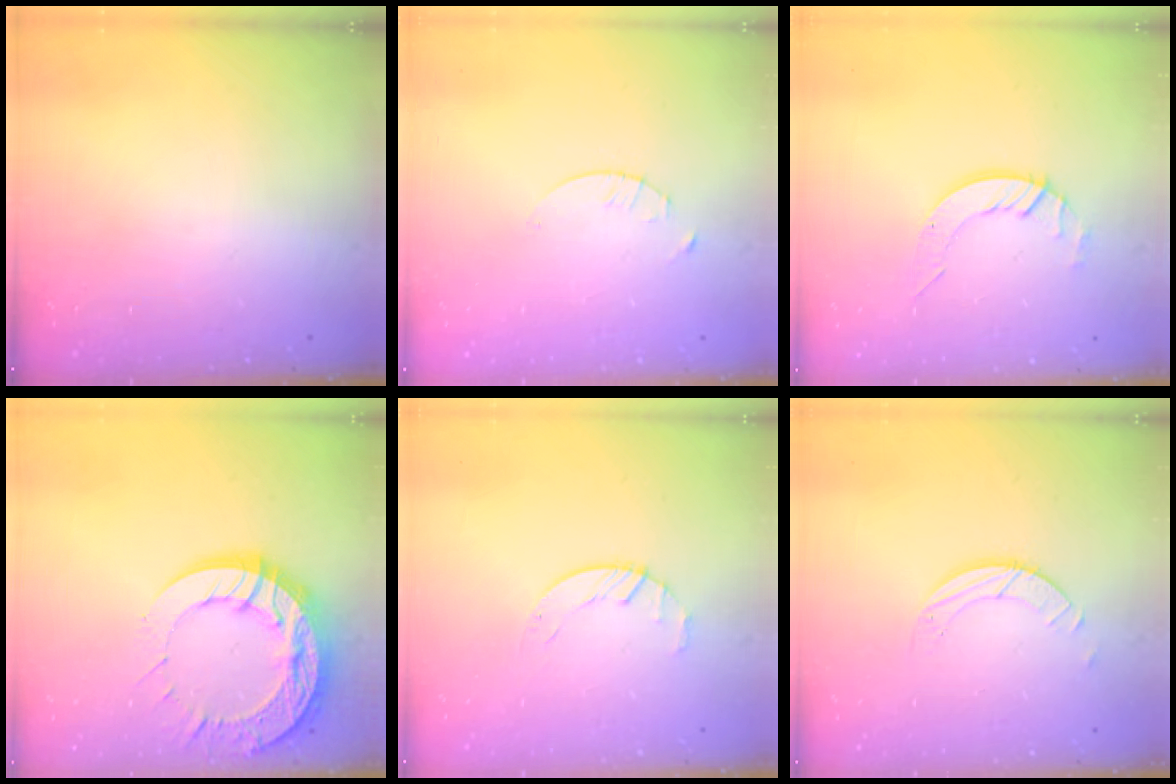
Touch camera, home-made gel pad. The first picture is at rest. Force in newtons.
{"total": 1.7, "press": 1.6, "slide": 0.2}
{"total": 6.1, "press": 6.1, "slide": 0.5}
{"total": 20.5, "press": 20.4, "slide": 1.7}
{"total": 2.1, "press": 2.1, "slide": 0.3}
{"total": 3.2, "press": 3.1, "slide": 0.3}